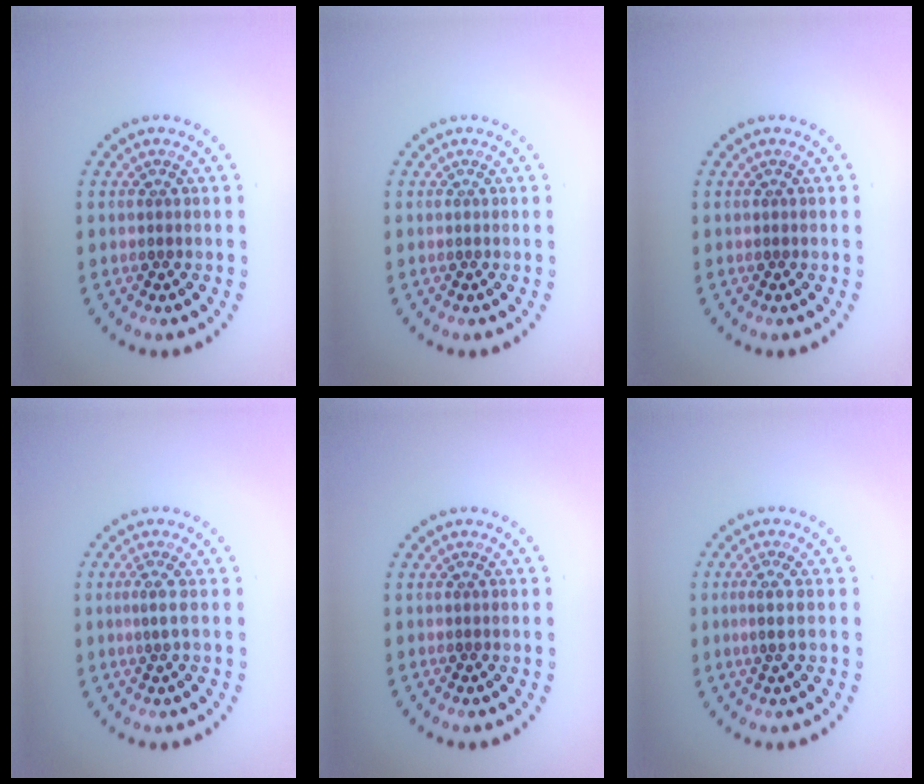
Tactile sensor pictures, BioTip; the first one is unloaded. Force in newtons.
{"total": 0.0}
{"total": 0.0}
{"total": 1.1, "press": 0.5, "slide": 1.0}
{"total": 0.0}
{"total": 1.7, "press": 1.3, "slide": 1.1}